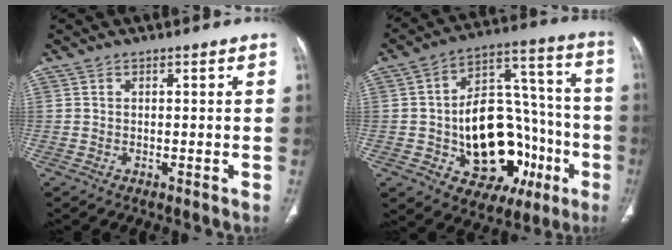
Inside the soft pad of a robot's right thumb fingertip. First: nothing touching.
{"total": 24.8, "force": [-6.7, 15.5, 18.2], "torque": [-0.224, 0.045, -0.076]}